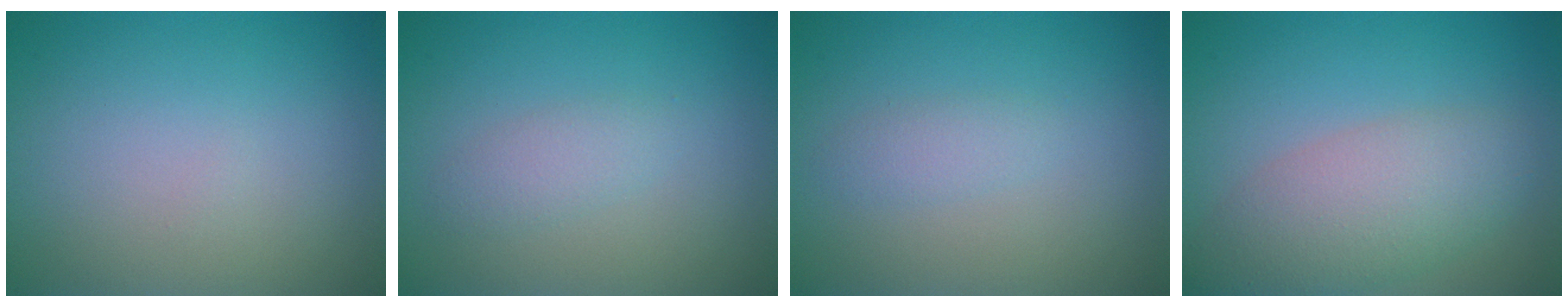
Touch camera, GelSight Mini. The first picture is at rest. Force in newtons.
{"total": 1.6, "press": 1.6, "slide": 0.0}
{"total": 1.3, "press": 1.3, "slide": 0.1}
{"total": 5.4, "press": 5.4, "slide": 0.2}